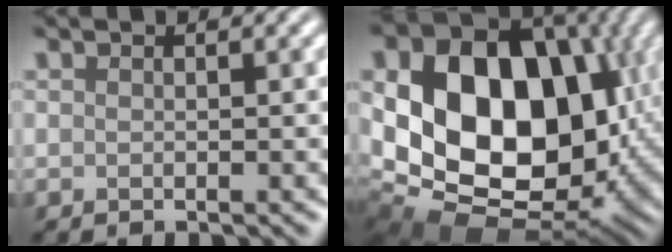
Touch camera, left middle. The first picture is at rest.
{"total": 19.6, "force": [1.9, 14.4, 13.2], "torque": [-0.245, -0.016, 0.050]}